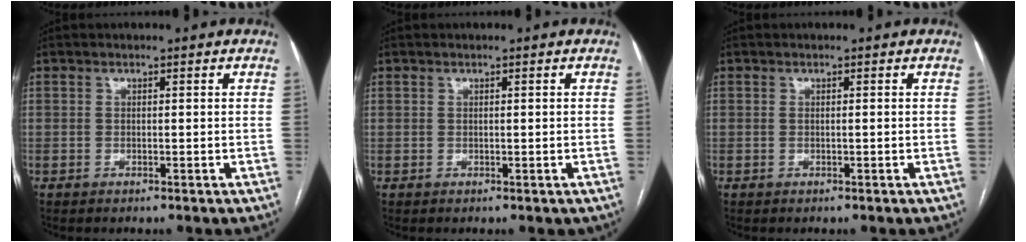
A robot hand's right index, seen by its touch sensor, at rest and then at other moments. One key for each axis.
{"total": 0.6, "fx": 0.1, "fy": 0.6, "fz": 0.1, "tx": 0.000, "ty": 0.004, "tz": 0.004}
{"total": 0.5, "fx": -0.1, "fy": 0.0, "fz": 0.5, "tx": -0.010, "ty": 0.000, "tz": 0.002}